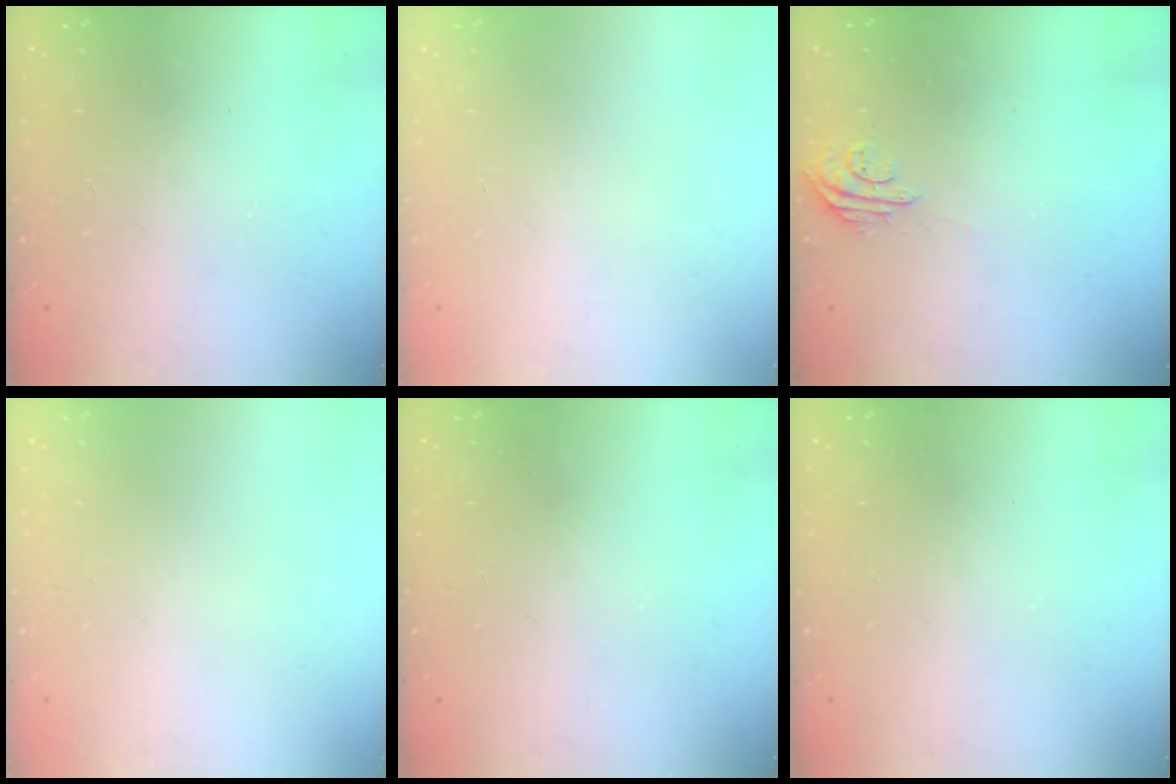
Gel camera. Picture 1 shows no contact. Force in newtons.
{"total": 0.0}
{"total": 4.9, "press": 4.9, "slide": 0.7}
{"total": 0.0}
{"total": 0.0}
{"total": 0.0}